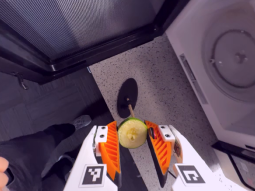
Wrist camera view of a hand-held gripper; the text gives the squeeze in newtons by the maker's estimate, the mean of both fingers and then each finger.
{"total": 9.5, "left": 9.4, "right": 9.5}